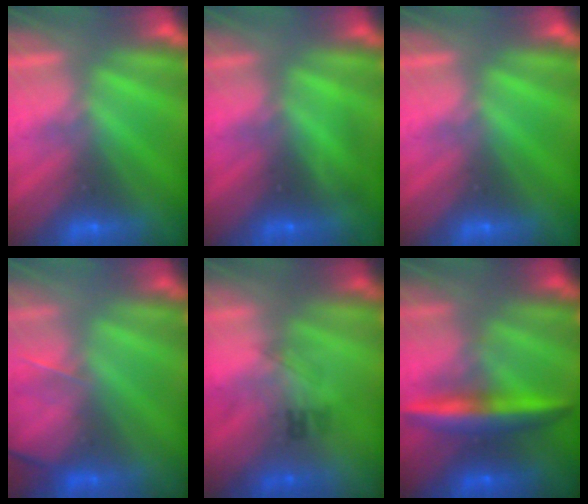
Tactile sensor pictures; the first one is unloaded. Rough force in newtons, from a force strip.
{"total": 1.9}
{"total": 0.0}
{"total": 2.1}
{"total": 2.3}
{"total": 7.3}